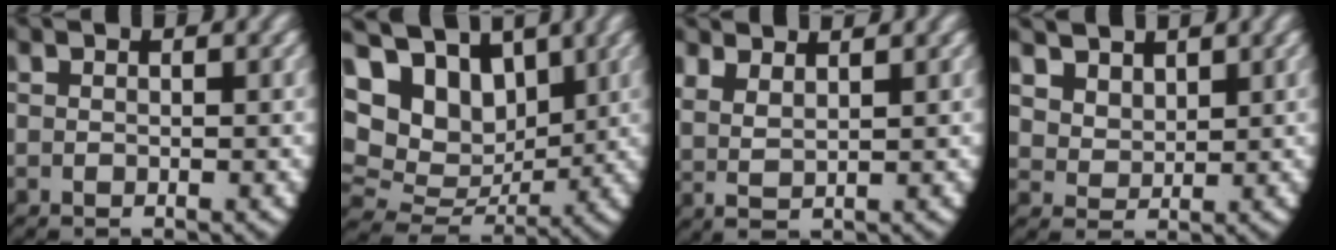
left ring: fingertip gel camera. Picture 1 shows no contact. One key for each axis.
{"total": 15.1, "fx": 3.0, "fy": 12.3, "fz": 8.3, "tx": -0.180, "ty": -0.023, "tz": 0.049}
{"total": 4.2, "fx": 2.2, "fy": 2.7, "fz": 2.5, "tx": -0.067, "ty": -0.002, "tz": 0.039}
{"total": 3.6, "fx": 2.7, "fy": 2.2, "fz": 1.1, "tx": -0.031, "ty": -0.008, "tz": 0.056}